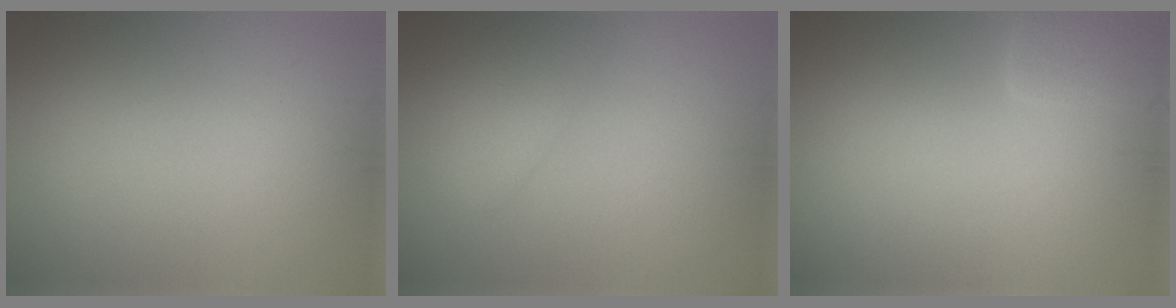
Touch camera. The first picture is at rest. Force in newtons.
{"total": 2.0, "press": 2.0, "slide": 0.2}
{"total": 2.3, "press": 2.3, "slide": 0.2}